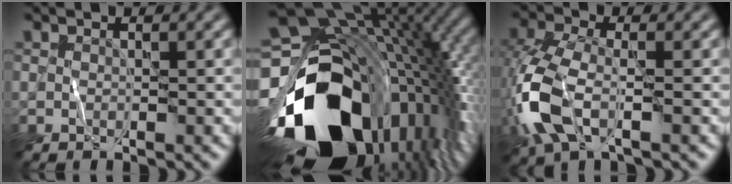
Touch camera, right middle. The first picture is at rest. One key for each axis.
{"total": 19.7, "fx": -5.9, "fy": 11.9, "fz": 14.5, "tx": -0.265, "ty": -0.062, "tz": -0.072}
{"total": 7.6, "fx": -2.4, "fy": 3.7, "fz": 6.1, "tx": -0.164, "ty": -0.002, "tz": -0.063}